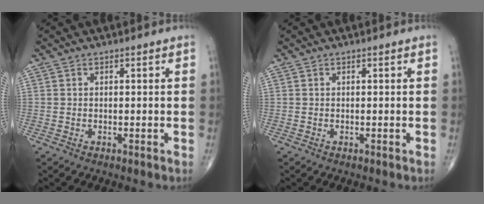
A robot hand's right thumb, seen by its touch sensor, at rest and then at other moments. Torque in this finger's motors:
{"motor_torque": [0.01, 0.00, -0.01, 0.01, 0.01]}